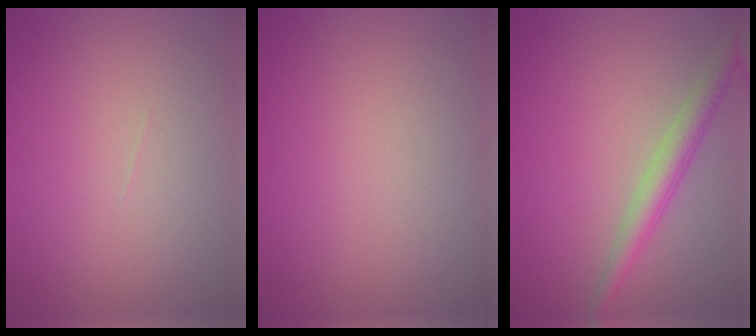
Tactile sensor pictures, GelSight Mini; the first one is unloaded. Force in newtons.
{"total": 0.0}
{"total": 3.0, "press": 3.0, "slide": 0.1}